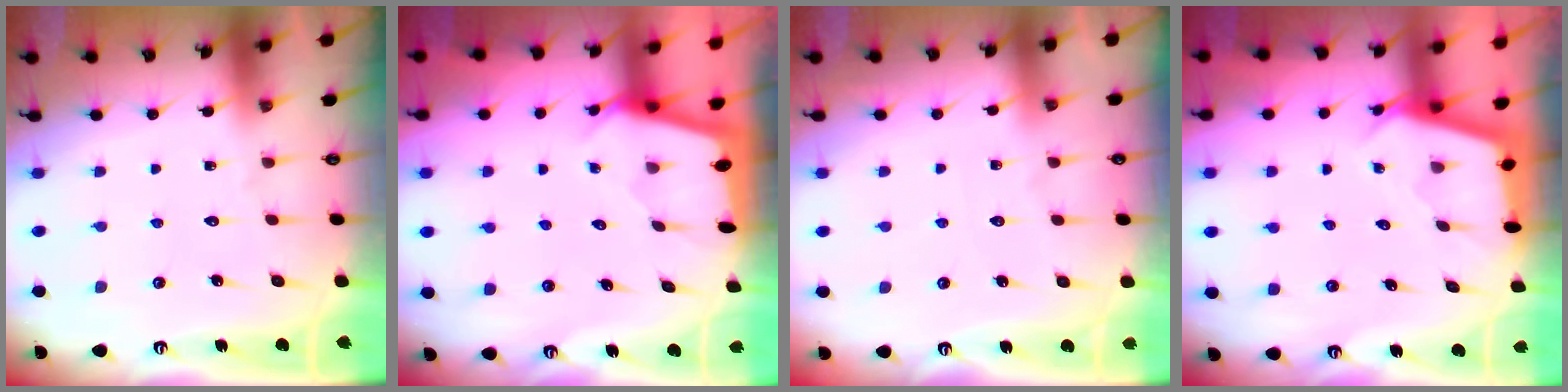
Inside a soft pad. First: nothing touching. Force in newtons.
{"total": 2.0, "press": 2.0, "slide": 0.3}
{"total": 1.8, "press": 1.8, "slide": 0.3}
{"total": 2.5, "press": 2.5, "slide": 0.3}